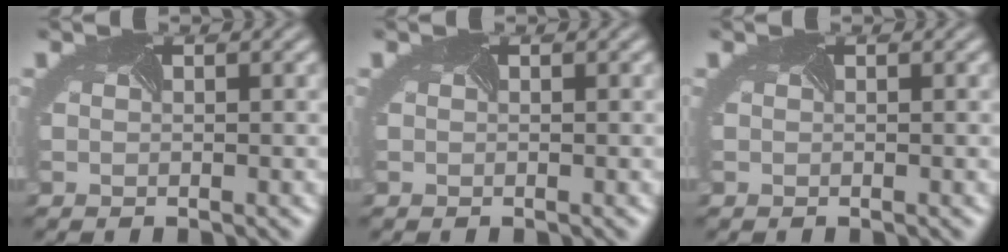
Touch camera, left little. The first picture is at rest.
{"total": 0.0}
{"total": 0.0}